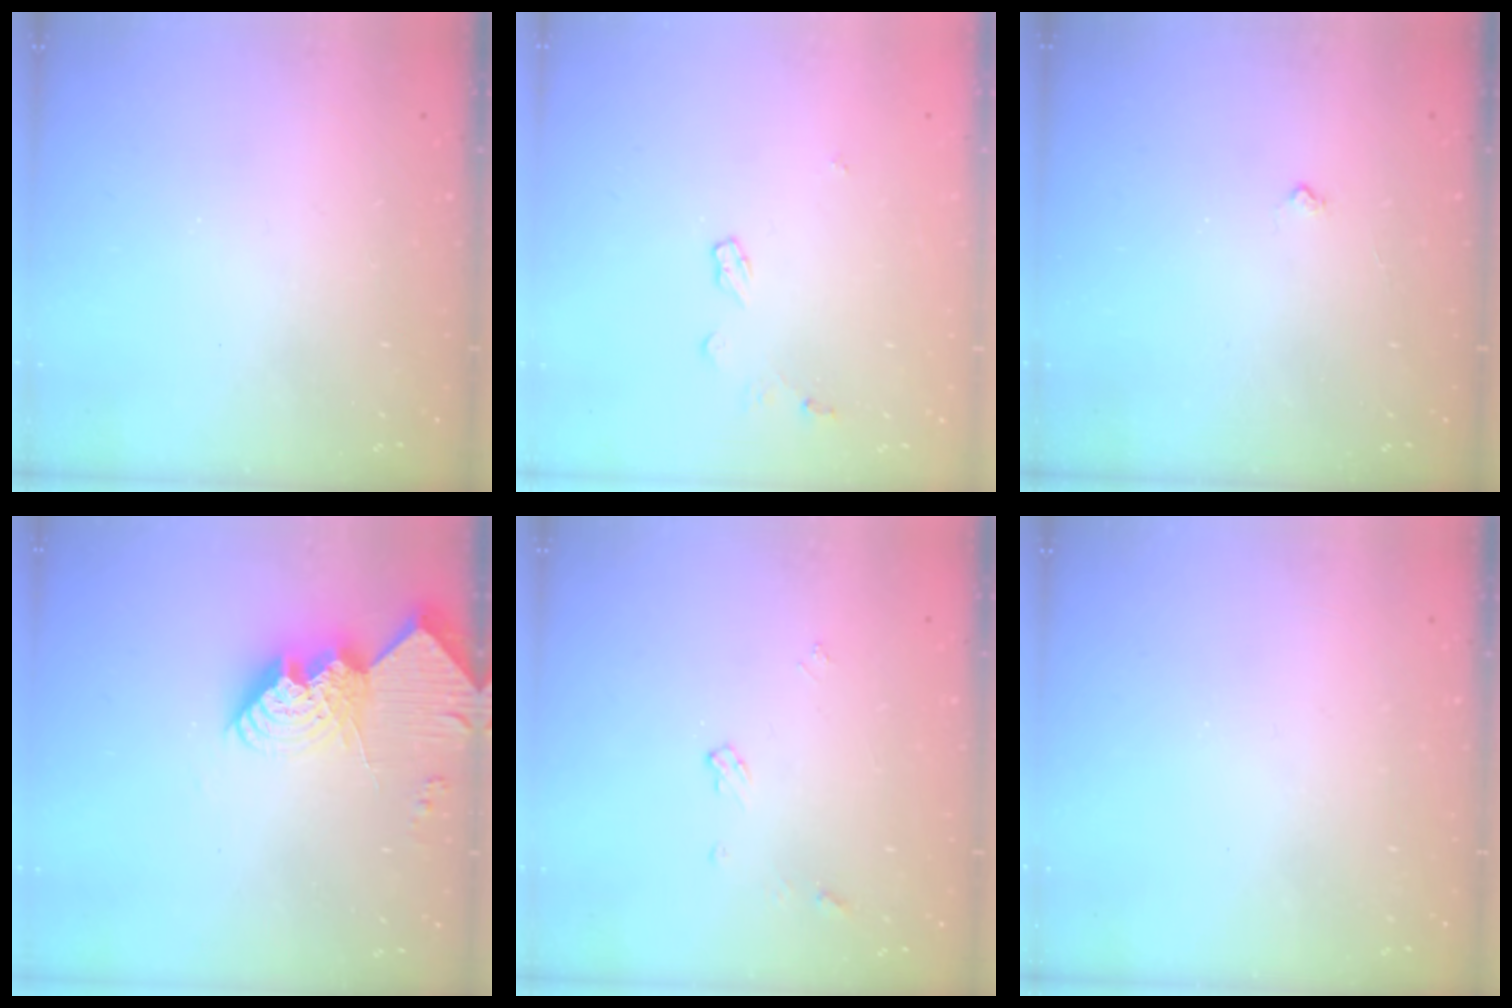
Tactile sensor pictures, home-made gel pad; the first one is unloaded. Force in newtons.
{"total": 4.9, "press": 4.9, "slide": 0.5}
{"total": 3.2, "press": 3.1, "slide": 0.4}
{"total": 14.5, "press": 14.4, "slide": 1.6}
{"total": 4.5, "press": 4.4, "slide": 0.8}
{"total": 0.0}